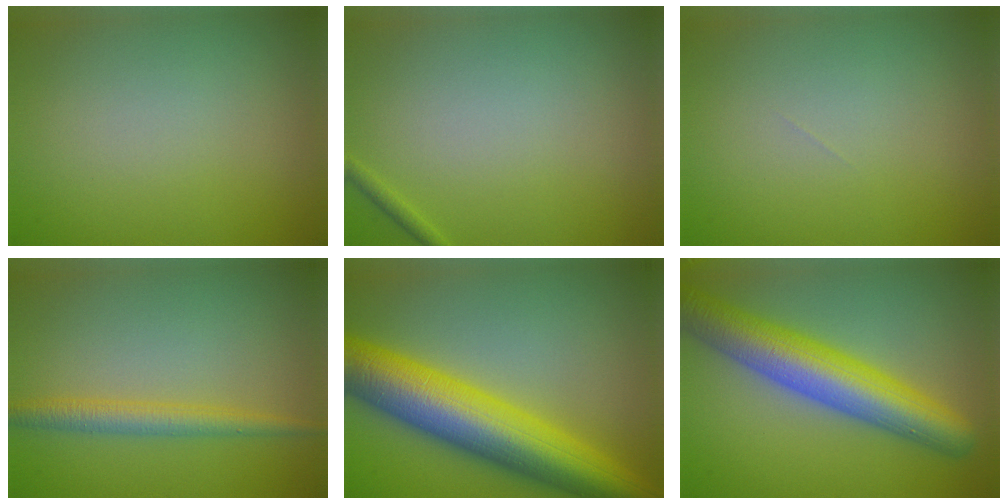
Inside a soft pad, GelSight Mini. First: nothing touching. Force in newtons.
{"total": 0.7, "press": 0.7, "slide": 0.0}
{"total": 0.0}
{"total": 2.7, "press": 2.7, "slide": 0.0}
{"total": 11.8, "press": 11.8, "slide": 0.1}
{"total": 8.7, "press": 8.7, "slide": 0.3}